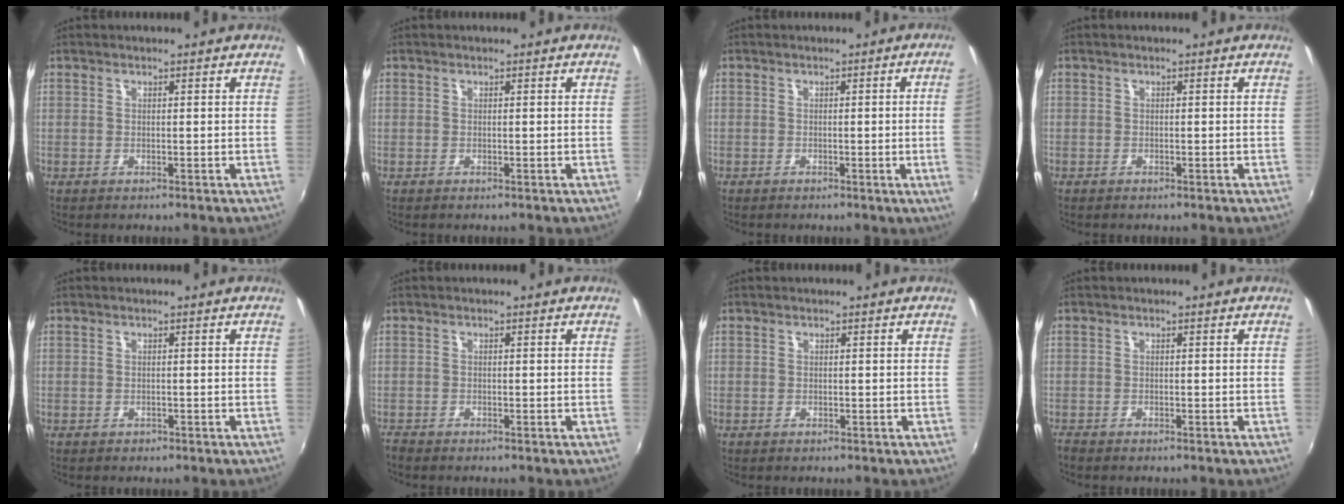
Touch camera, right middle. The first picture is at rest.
{"total": 0.0}
{"total": 4.1, "force": [0.0, -1.6, 3.7], "torque": [-0.057, -0.010, 0.004]}
{"total": 0.7, "force": [-0.5, 0.5, -0.1], "torque": [-0.002, 0.003, -0.007]}
{"total": 0.7, "force": [-0.5, 0.5, 0.1], "torque": [-0.003, -0.002, -0.006]}
{"total": 1.3, "force": [-1.3, 0.3, 0.2], "torque": [-0.008, -0.008, -0.028]}
{"total": 0.0}
{"total": 1.0, "force": [-1.0, 0.2, 0.1], "torque": [-0.007, -0.007, -0.022]}